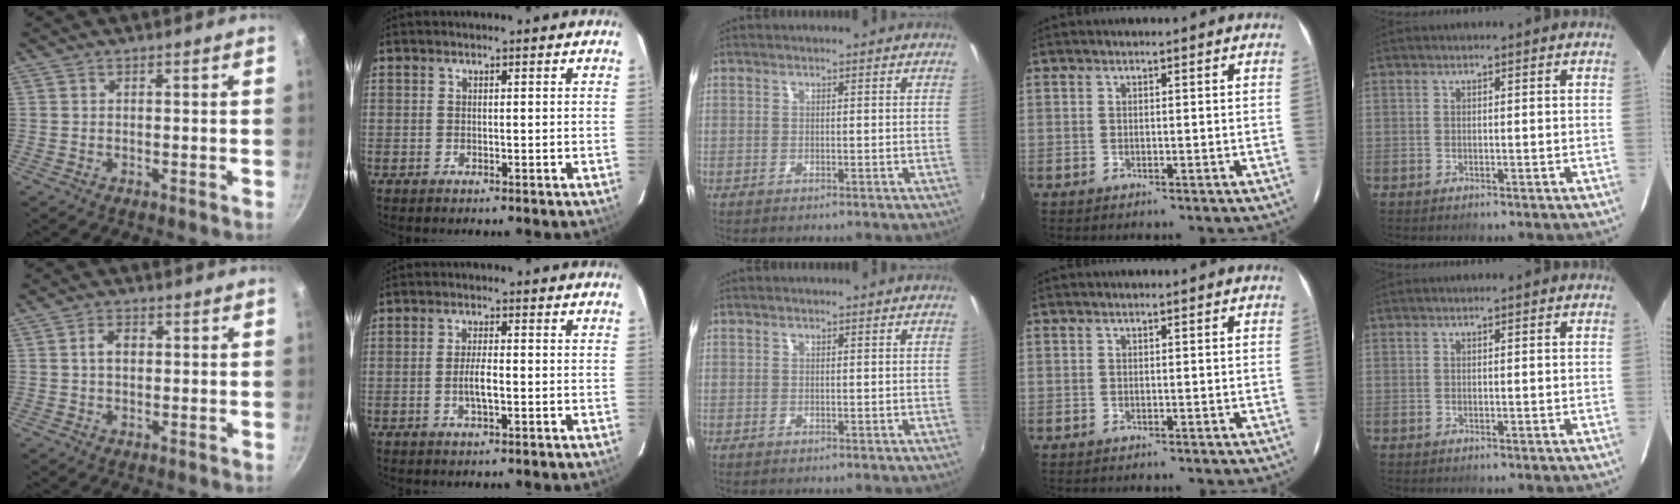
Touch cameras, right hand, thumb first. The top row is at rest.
{"thumb": {"total": 3.3, "force": [0.4, 2.3, 2.3], "torque": [-0.029, 0.009, 0.005]}, "index": {"total": 3.3, "force": [-0.9, 0.7, 3.1], "torque": [-0.060, -0.002, -0.015]}}